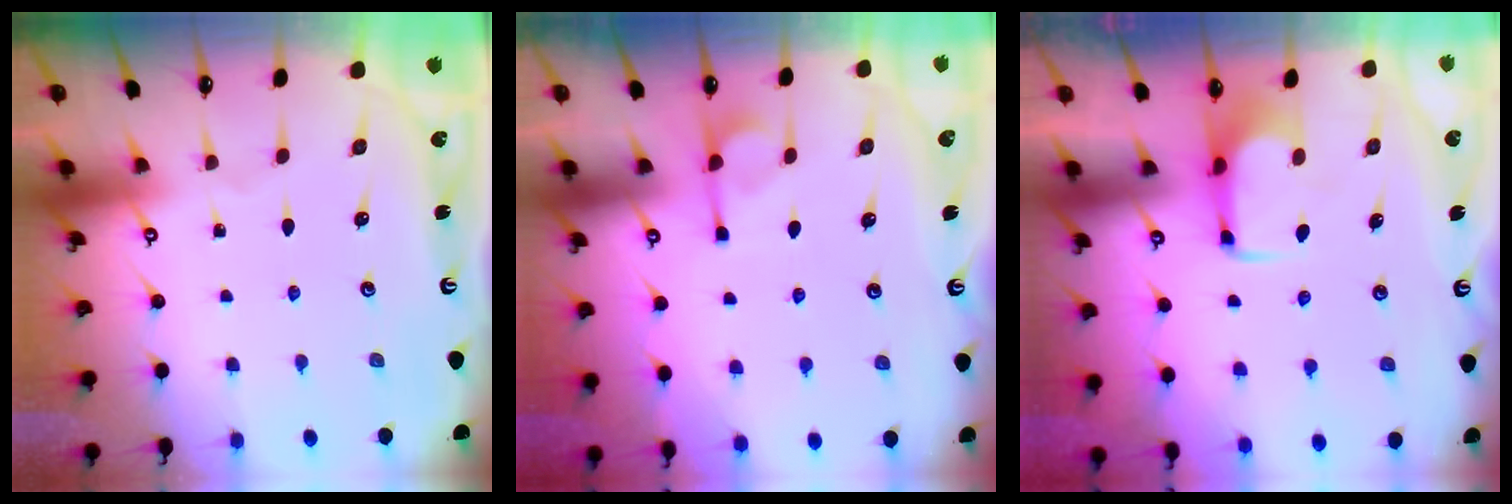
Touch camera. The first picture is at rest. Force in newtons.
{"total": 1.2, "press": 0.3, "slide": 1.1}
{"total": 2.1, "press": 2.1, "slide": 0.5}